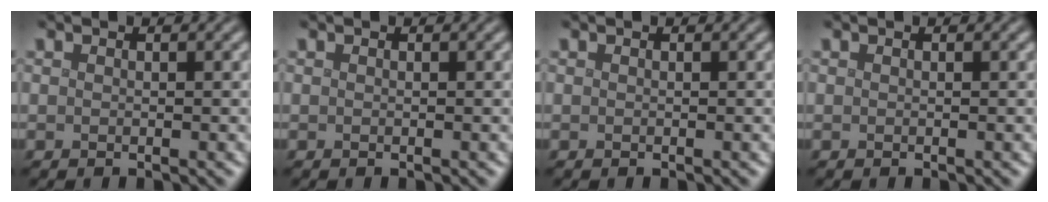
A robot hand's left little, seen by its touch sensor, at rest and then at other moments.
{"total": 0.0}
{"total": 0.0}
{"total": 0.0}